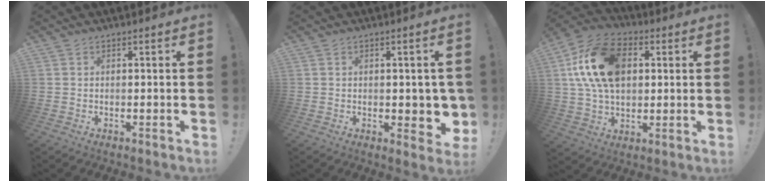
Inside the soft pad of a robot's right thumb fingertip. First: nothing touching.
{"total": 4.5, "force": [-0.3, 2.6, 3.7], "torque": [-0.029, -0.001, -0.002]}
{"total": 19.4, "force": [4.5, 12.9, 13.7], "torque": [-0.240, -0.002, 0.081]}